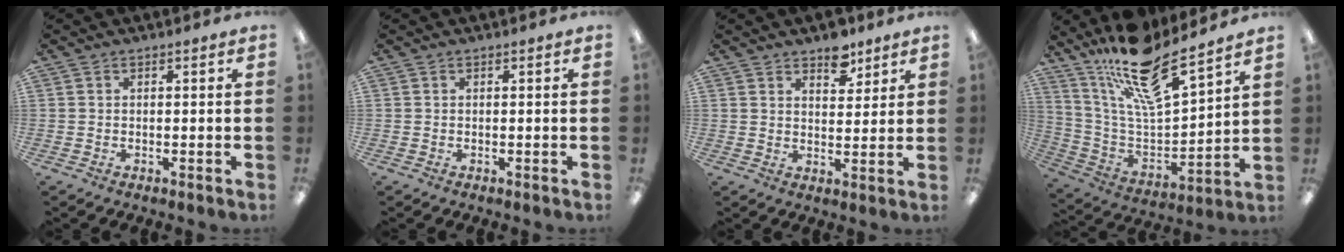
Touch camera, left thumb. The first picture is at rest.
{"total": 0.0}
{"total": 6.3, "force": [4.9, 3.2, 2.4], "torque": [-0.012, -0.030, 0.081]}
{"total": 18.5, "force": [14.4, 4.9, 10.5], "torque": [-0.194, -0.103, 0.248]}